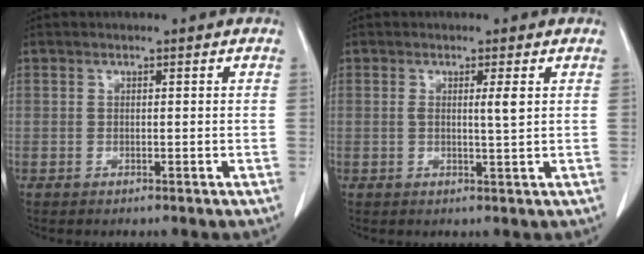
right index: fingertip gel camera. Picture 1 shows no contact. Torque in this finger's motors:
{"motor_torque": [-0.04, 0.14, 0.00, 0.03]}